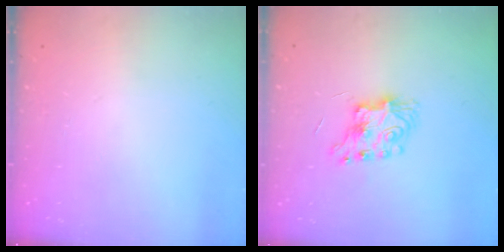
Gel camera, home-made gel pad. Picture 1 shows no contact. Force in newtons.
{"total": 7.9, "press": 7.9, "slide": 0.3}